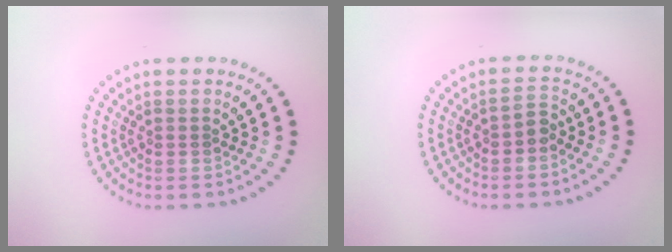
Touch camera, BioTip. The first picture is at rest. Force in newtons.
{"total": 1.2, "press": 1.0, "slide": 0.5}